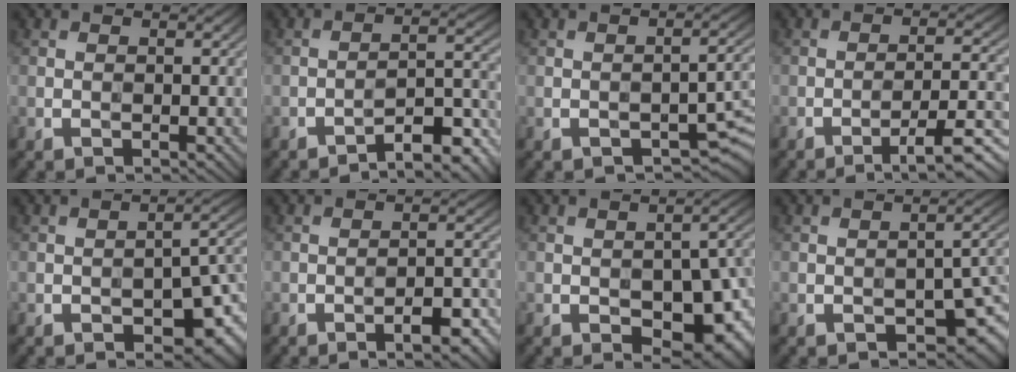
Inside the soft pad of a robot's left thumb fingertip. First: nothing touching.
{"total": 8.2, "force": [-6.5, 1.4, 4.8], "torque": [-0.061, 0.016, -0.098]}
{"total": 4.9, "force": [-2.7, 2.0, 3.5], "torque": [-0.039, 0.001, -0.032]}
{"total": 8.2, "force": [-5.2, 1.5, 6.2], "torque": [-0.098, 0.010, -0.075]}
{"total": 8.3, "force": [-4.0, 3.6, 6.3], "torque": [-0.080, -0.006, -0.055]}
{"total": 5.2, "force": [-3.1, 1.4, 3.9], "torque": [-0.053, 0.011, -0.043]}
{"total": 13.0, "force": [-4.7, 6.5, 10.2], "torque": [-0.118, -0.017, -0.062]}
{"total": 6.1, "force": [-3.1, 2.8, 4.5], "torque": [-0.052, 0.001, -0.040]}